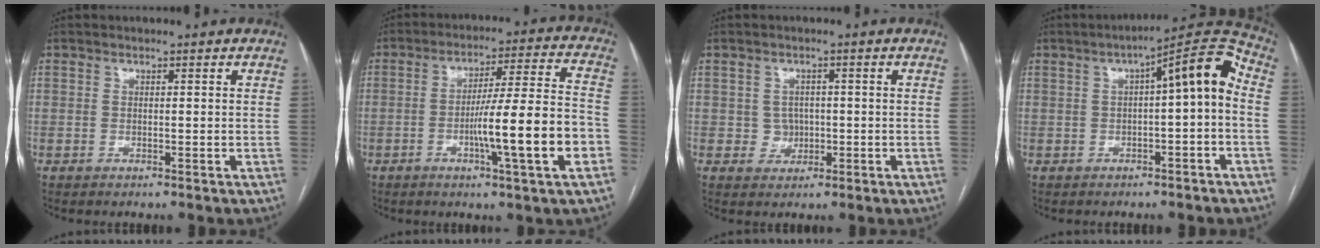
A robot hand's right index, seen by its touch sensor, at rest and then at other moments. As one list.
[{"total": 14.3, "force": [-4.3, -0.1, 13.7], "torque": [-0.220, 0.003, -0.068]}, {"total": 2.7, "force": [-0.2, 2.6, 0.7], "torque": [-0.003, 0.005, 0.001]}, {"total": 9.7, "force": [0.2, 1.8, 9.5], "torque": [-0.134, 0.040, 0.001]}]